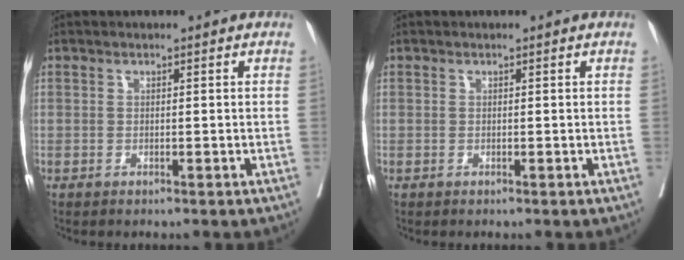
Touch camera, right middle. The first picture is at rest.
{"total": 0.0}